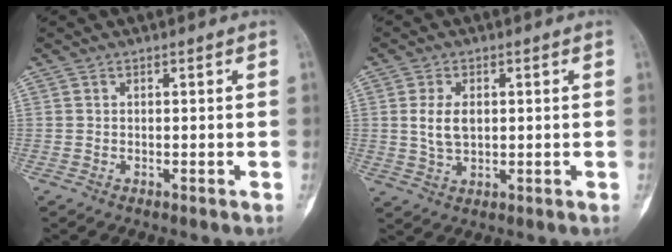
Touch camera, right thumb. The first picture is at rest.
{"total": 5.2, "force": [0.8, 3.2, 4.1], "torque": [-0.074, -0.003, 0.018]}